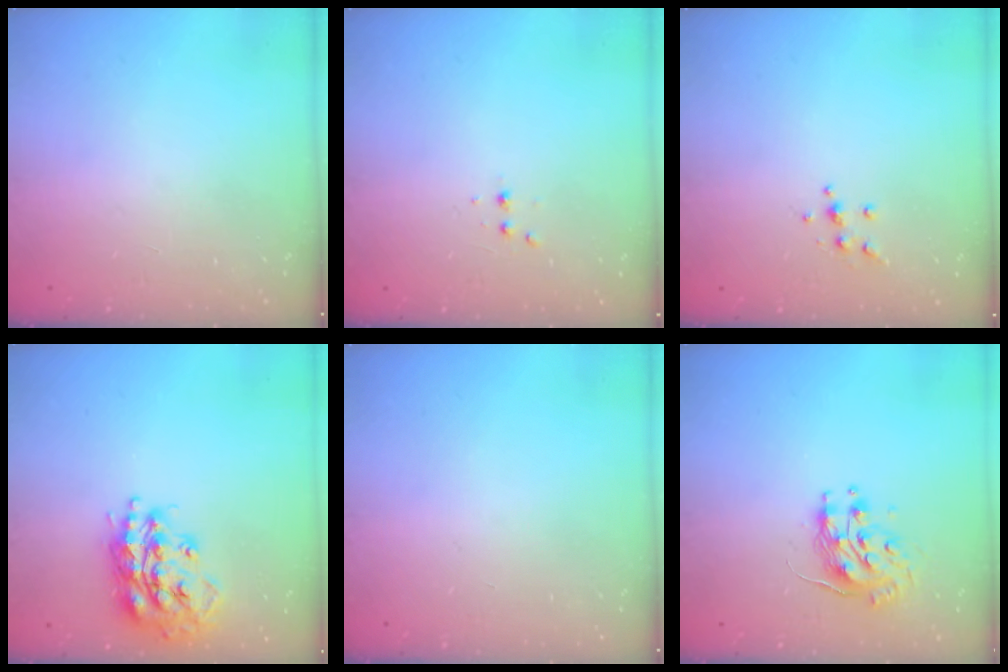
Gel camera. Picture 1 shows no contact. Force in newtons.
{"total": 2.9, "press": 2.7, "slide": 1.0}
{"total": 4.3, "press": 4.2, "slide": 1.1}
{"total": 17.4, "press": 17.4, "slide": 1.1}
{"total": 0.0}
{"total": 9.7, "press": 9.7, "slide": 0.8}